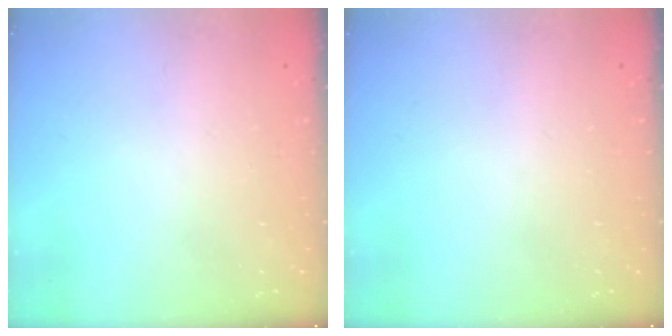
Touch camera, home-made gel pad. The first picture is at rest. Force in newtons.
{"total": 0.0}